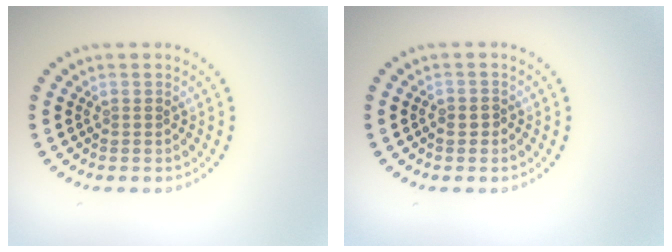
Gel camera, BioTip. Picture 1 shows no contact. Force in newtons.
{"total": 0.8, "press": 0.7, "slide": 0.4}